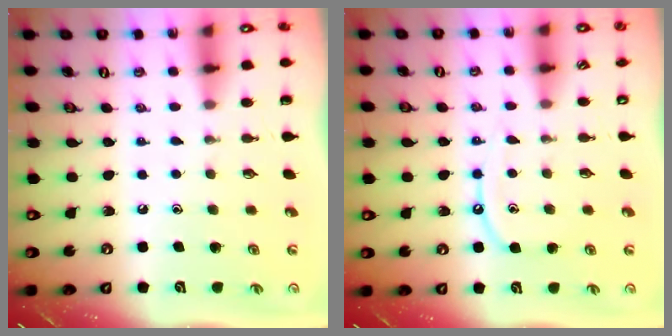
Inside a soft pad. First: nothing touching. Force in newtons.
{"total": 8.3, "press": 8.2, "slide": 1.0}